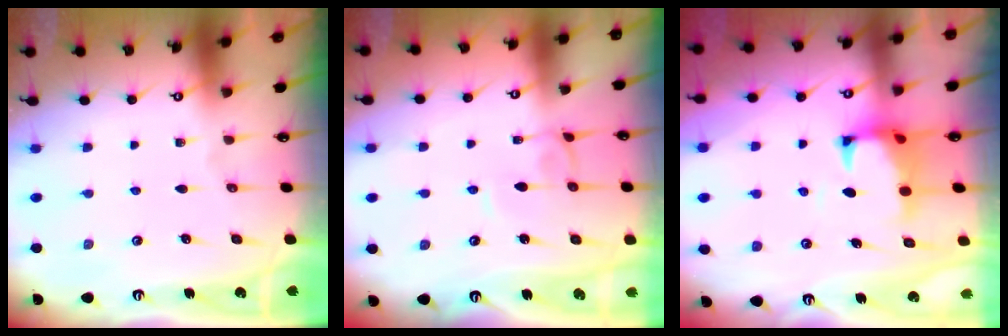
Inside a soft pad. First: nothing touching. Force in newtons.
{"total": 0.6, "press": 0.5, "slide": 0.3}
{"total": 1.5, "press": 1.1, "slide": 1.1}